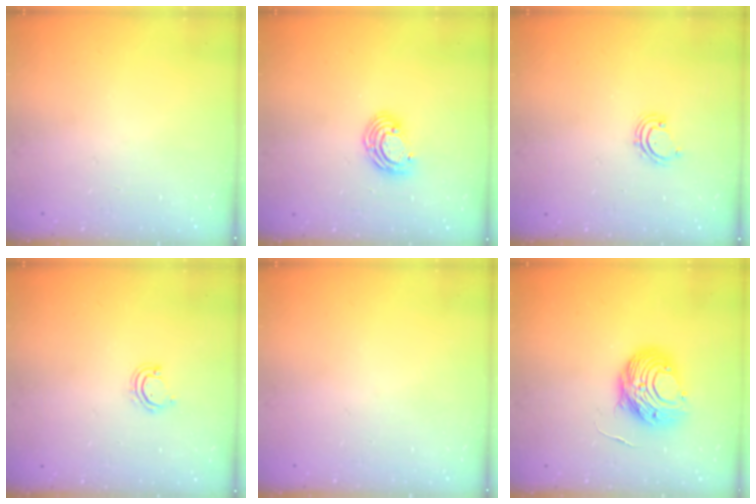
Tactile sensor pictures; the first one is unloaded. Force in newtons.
{"total": 7.5, "press": 7.4, "slide": 1.3}
{"total": 2.7, "press": 2.6, "slide": 0.5}
{"total": 4.0, "press": 4.0, "slide": 0.3}
{"total": 0.0}
{"total": 11.2, "press": 11.2, "slide": 0.9}